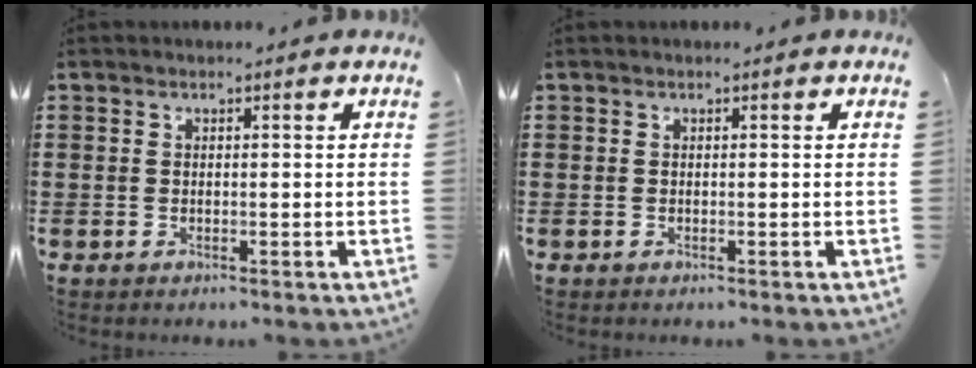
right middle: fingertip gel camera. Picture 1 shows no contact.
{"total": 0.0}